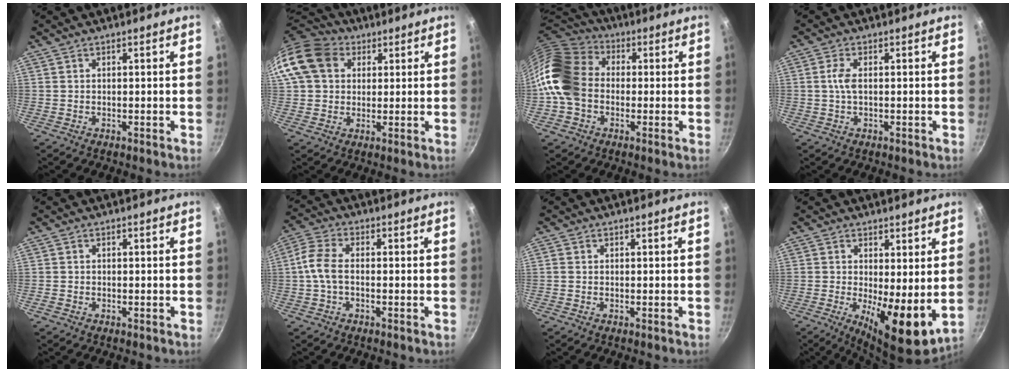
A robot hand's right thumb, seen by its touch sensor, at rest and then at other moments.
{"total": 13.6, "force": [4.5, 10.8, 7.0], "torque": [-0.119, 0.018, 0.069]}
{"total": 16.5, "force": [-1.1, 13.1, 10.1], "torque": [-0.181, 0.038, -0.038]}
{"total": 2.9, "force": [0.1, 1.2, 2.7], "torque": [-0.066, 0.005, 0.000]}
{"total": 0.5, "force": [-0.3, 0.4, 0.1], "torque": [-0.003, 0.003, -0.008]}
{"total": 5.8, "force": [-0.8, 3.2, 4.8], "torque": [-0.112, 0.022, -0.030]}
{"total": 0.7, "force": [-0.1, 0.6, 0.3], "torque": [-0.007, 0.002, -0.004]}
{"total": 10.5, "force": [-0.3, 3.6, 9.9], "torque": [-0.135, -0.025, 0.002]}